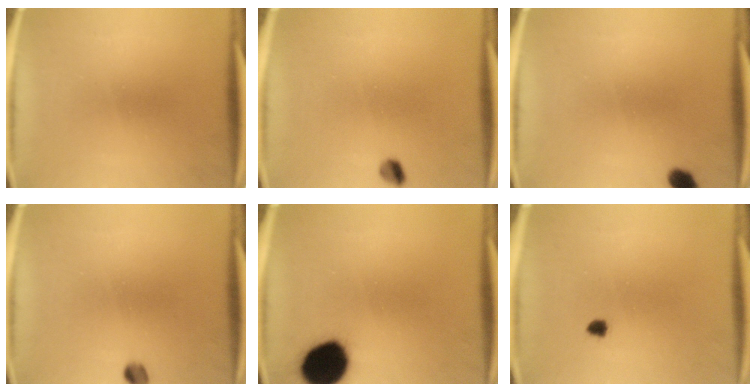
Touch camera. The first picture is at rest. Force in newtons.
{"total": 2.3}
{"total": 2.7}
{"total": 2.0}
{"total": 15.3}
{"total": 1.1}